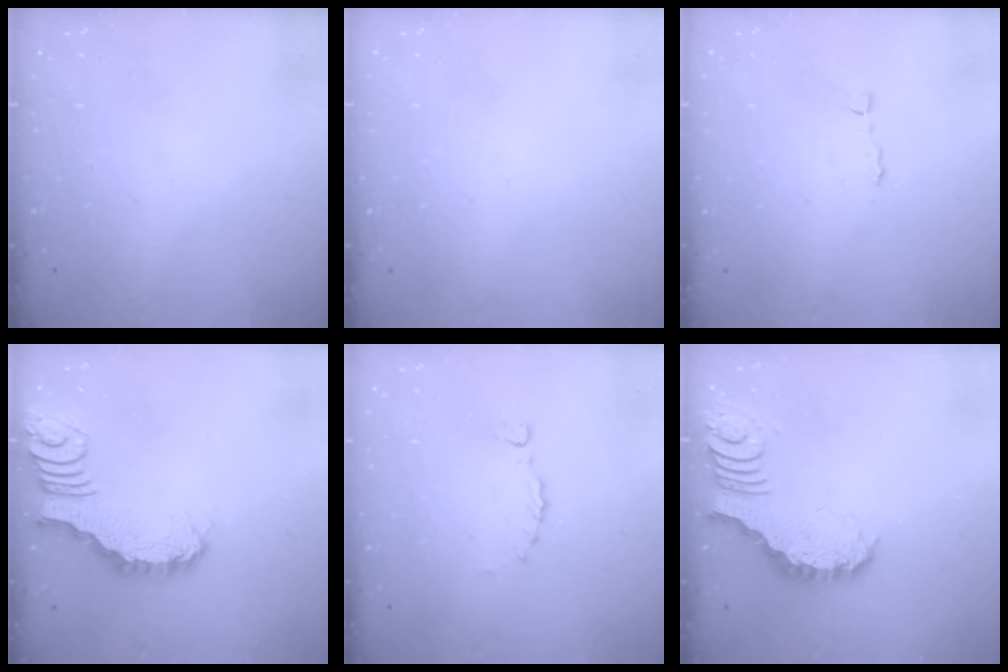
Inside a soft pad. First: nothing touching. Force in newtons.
{"total": 0.0}
{"total": 2.1, "press": 2.1, "slide": 0.0}
{"total": 2.1, "press": 2.1, "slide": 0.2}
{"total": 0.0}
{"total": 3.9, "press": 3.9, "slide": 0.6}